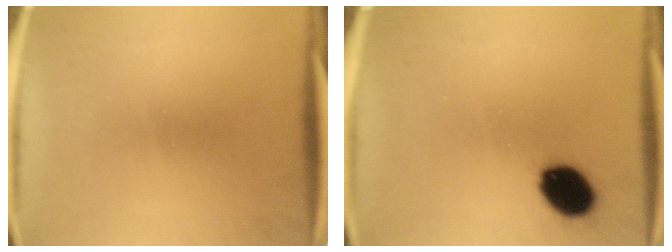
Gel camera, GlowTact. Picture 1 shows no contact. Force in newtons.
{"total": 9.9}